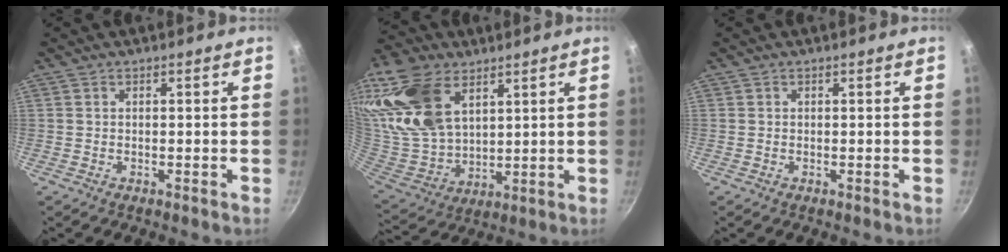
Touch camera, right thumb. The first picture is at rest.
{"total": 21.6, "force": [10.2, 13.5, 13.5], "torque": [-0.272, -0.029, 0.209]}
{"total": 0.0}